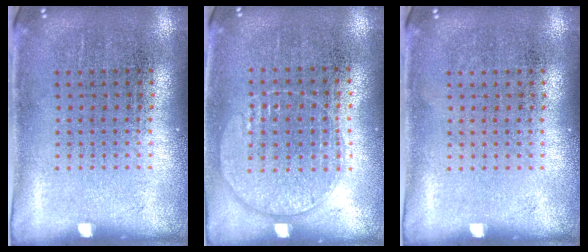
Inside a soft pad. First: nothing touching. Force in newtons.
{"total": 1.0, "press": 0.9, "slide": 0.4}
{"total": 0.0}